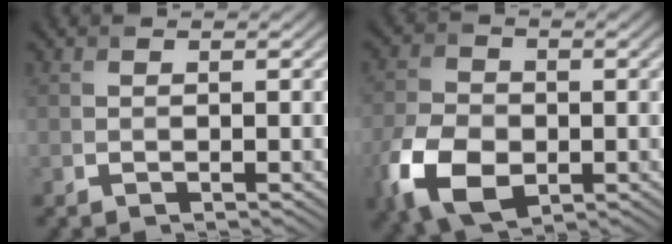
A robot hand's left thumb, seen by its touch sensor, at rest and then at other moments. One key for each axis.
{"total": 9.8, "fx": -3.5, "fy": 6.5, "fz": 6.5, "tx": -0.164, "ty": -0.023, "tz": -0.073}